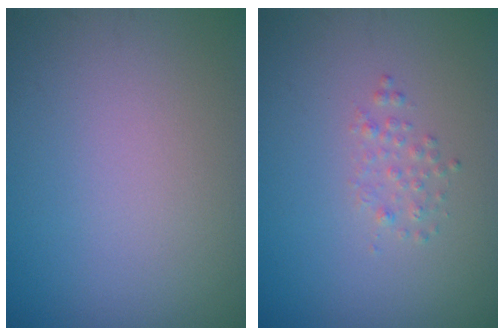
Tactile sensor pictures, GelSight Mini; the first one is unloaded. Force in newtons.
{"total": 1.0, "press": 1.0, "slide": 0.1}